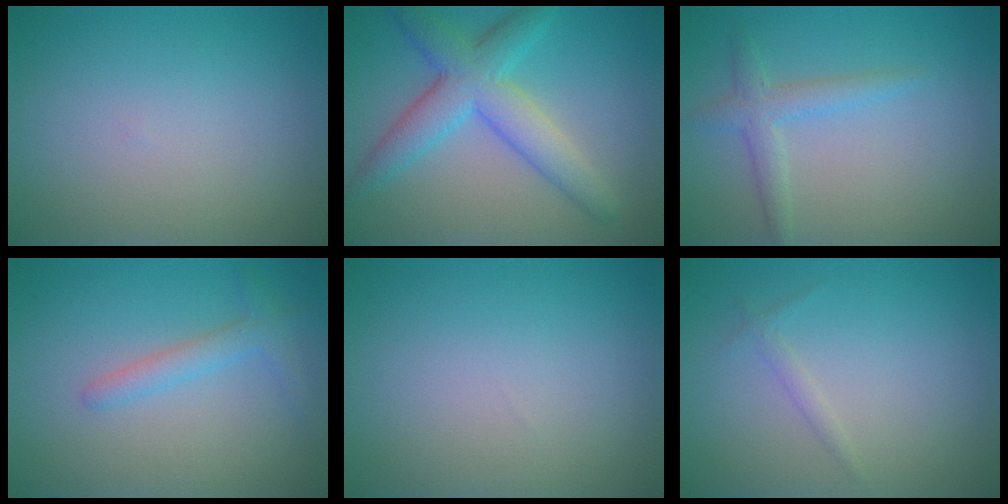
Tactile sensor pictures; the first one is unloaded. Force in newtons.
{"total": 5.9, "press": 5.9, "slide": 0.2}
{"total": 2.3, "press": 2.3, "slide": 0.1}
{"total": 2.1, "press": 2.1, "slide": 0.0}
{"total": 0.0}
{"total": 0.8, "press": 0.8, "slide": 0.0}